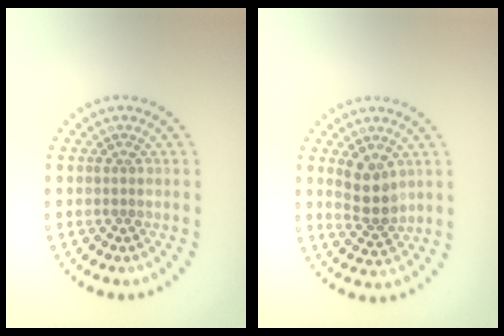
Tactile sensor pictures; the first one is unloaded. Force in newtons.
{"total": 3.6, "press": 3.3, "slide": 1.4}